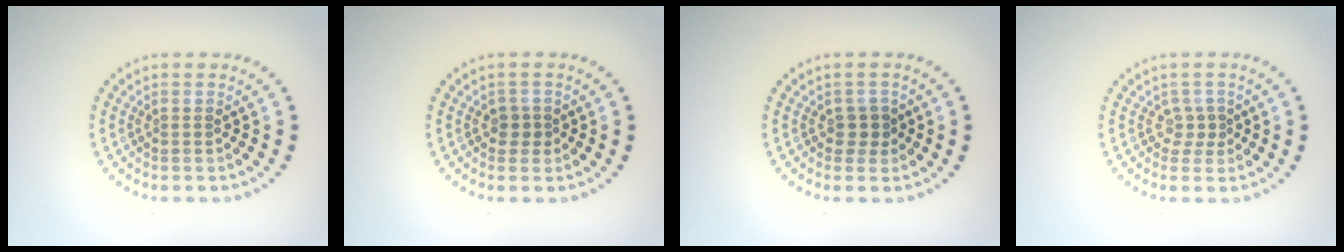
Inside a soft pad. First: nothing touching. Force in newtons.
{"total": 1.4, "press": 1.2, "slide": 0.6}
{"total": 1.3, "press": 1.1, "slide": 0.6}
{"total": 1.4, "press": 0.9, "slide": 1.1}